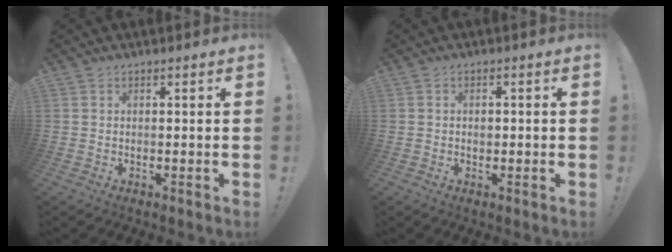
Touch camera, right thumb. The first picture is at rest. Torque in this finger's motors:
{"motor_torque": [-0.01, -0.39, -0.09, 0.47, 0.05]}